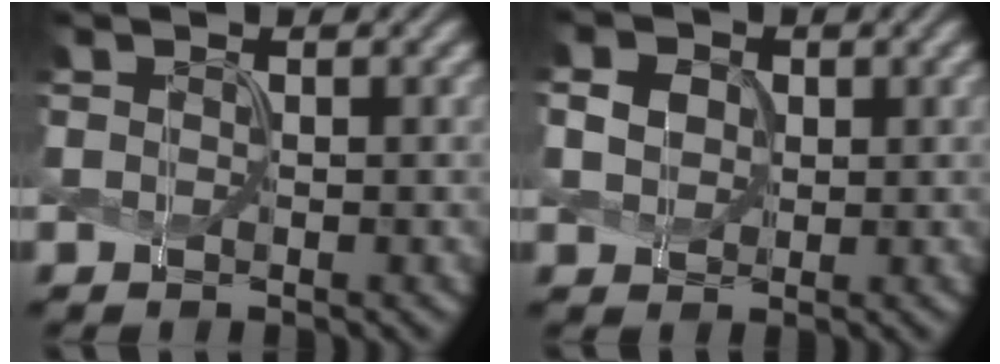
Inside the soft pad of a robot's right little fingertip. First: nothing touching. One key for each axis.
{"total": 2.6, "fx": 0.5, "fy": 2.2, "fz": 1.2, "tx": -0.039, "ty": 0.012, "tz": 0.004}